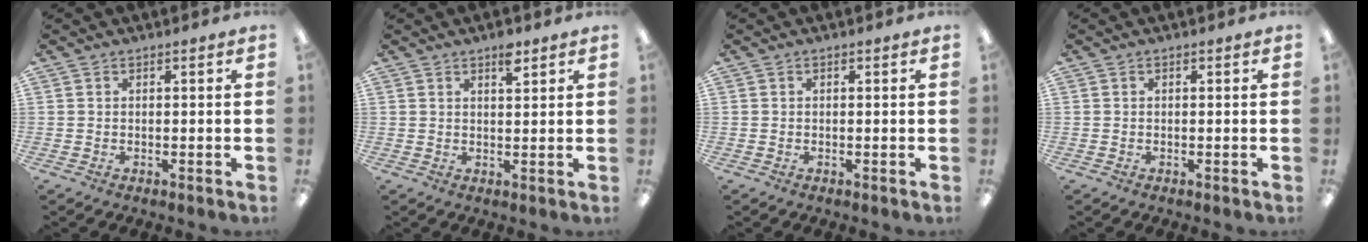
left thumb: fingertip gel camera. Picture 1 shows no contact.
{"total": 3.8, "force": [2.6, 1.4, 2.3], "torque": [-0.027, -0.009, 0.041]}
{"total": 0.0}
{"total": 0.0}